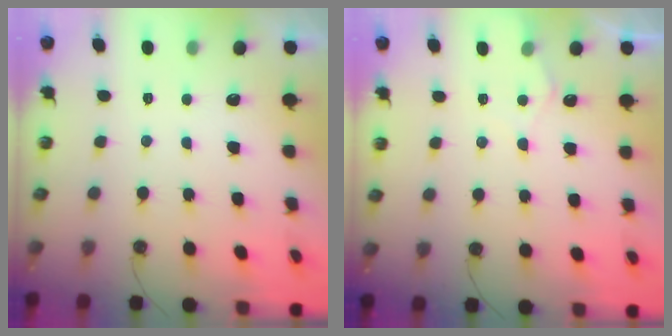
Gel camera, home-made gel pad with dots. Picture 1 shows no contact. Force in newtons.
{"total": 5.6, "press": 5.6, "slide": 0.7}